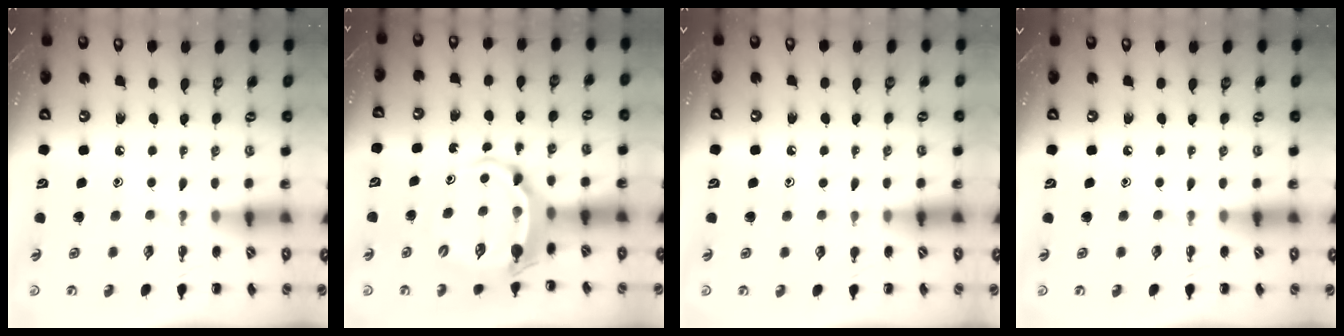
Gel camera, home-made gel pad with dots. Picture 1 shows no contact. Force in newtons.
{"total": 5.7, "press": 5.7, "slide": 0.9}
{"total": 4.5, "press": 4.3, "slide": 1.3}
{"total": 0.0}